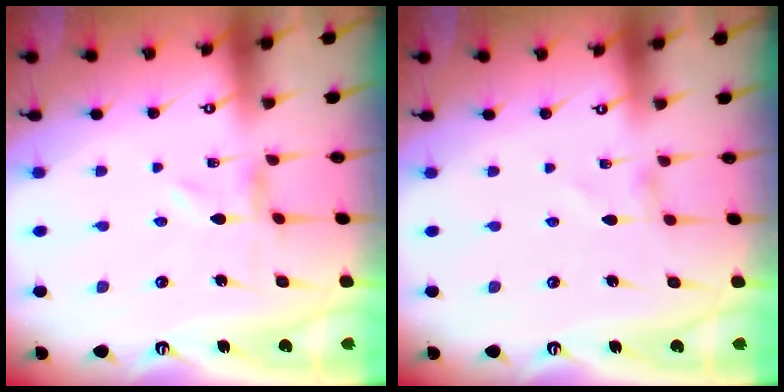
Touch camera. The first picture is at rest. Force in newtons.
{"total": 0.9, "press": 0.9, "slide": 0.1}